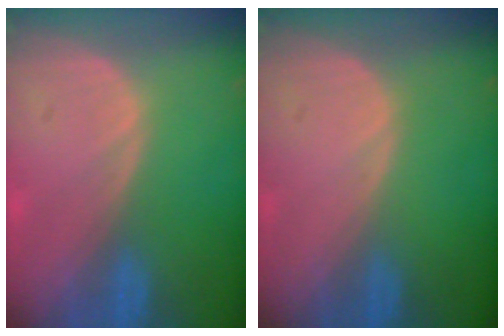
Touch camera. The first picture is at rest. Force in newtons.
{"total": 0.0}